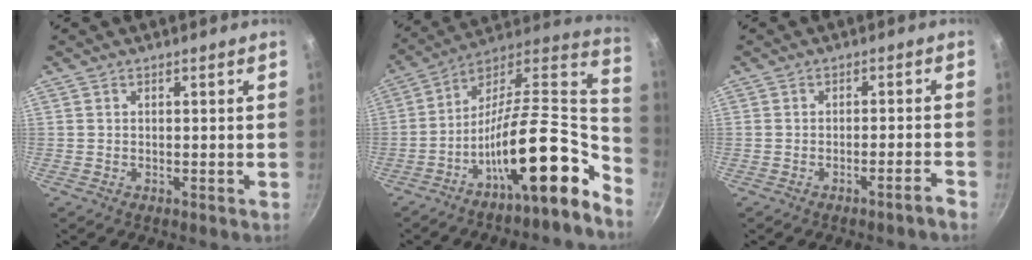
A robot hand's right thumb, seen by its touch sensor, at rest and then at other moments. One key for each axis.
{"total": 20.7, "fx": -10.9, "fy": 5.9, "fz": 16.6, "tx": -0.210, "ty": 0.074, "tz": -0.208}
{"total": 2.9, "fx": -2.1, "fy": -0.2, "fz": 1.9, "tx": -0.033, "ty": 0.021, "tz": -0.026}